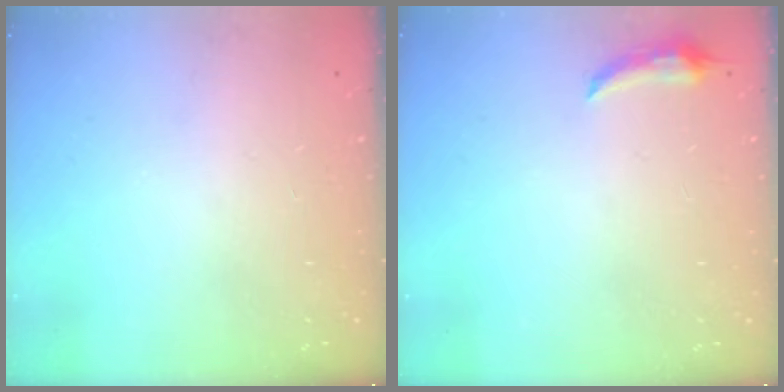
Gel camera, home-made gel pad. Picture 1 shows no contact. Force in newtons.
{"total": 5.4, "press": 4.6, "slide": 2.8}